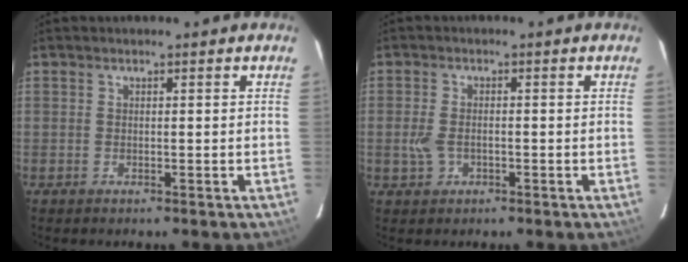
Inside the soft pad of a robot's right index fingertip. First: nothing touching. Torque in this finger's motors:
{"motor_torque": [-0.08, 0.15, -0.02, 0.05]}